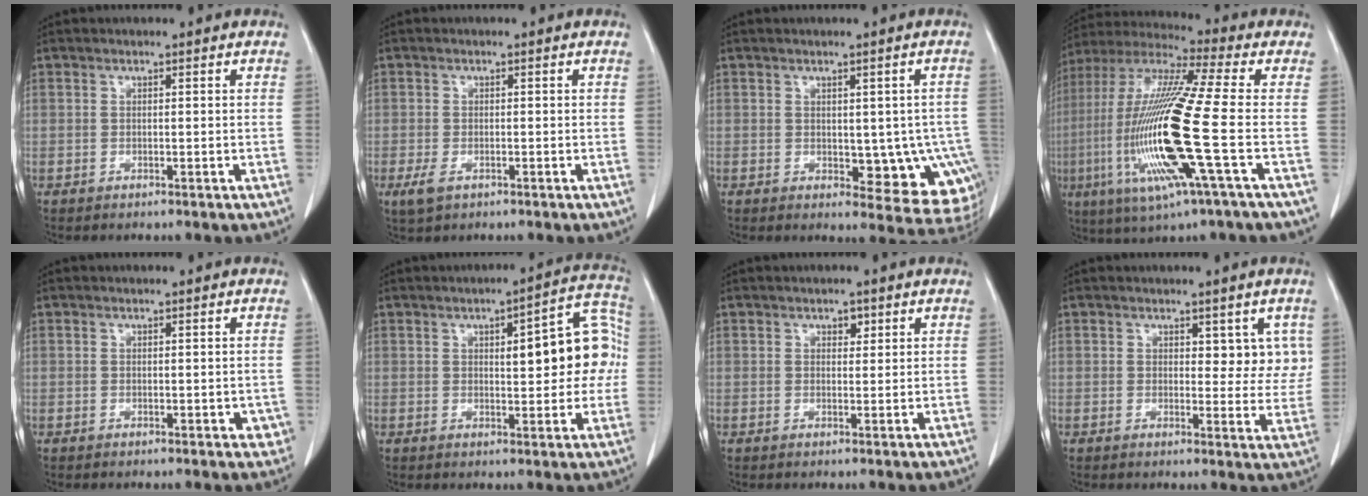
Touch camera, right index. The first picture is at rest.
{"total": 2.4, "force": [-1.1, 1.3, 1.7], "torque": [-0.042, -0.004, -0.012]}
{"total": 10.1, "force": [-2.1, 5.1, 8.5], "torque": [-0.070, 0.002, -0.017]}
{"total": 20.3, "force": [-4.3, 0.1, 19.9], "torque": [-0.431, -0.020, -0.093]}
{"total": 2.4, "force": [-0.6, 1.3, 1.9], "torque": [-0.009, 0.004, -0.003]}
{"total": 12.3, "force": [1.3, 3.9, 11.6], "torque": [-0.135, 0.036, 0.017]}
{"total": 1.4, "force": [0.8, 0.9, 0.8], "torque": [-0.008, -0.002, 0.010]}
{"total": 4.8, "force": [2.1, 2.6, 3.4], "torque": [-0.020, -0.002, 0.022]}